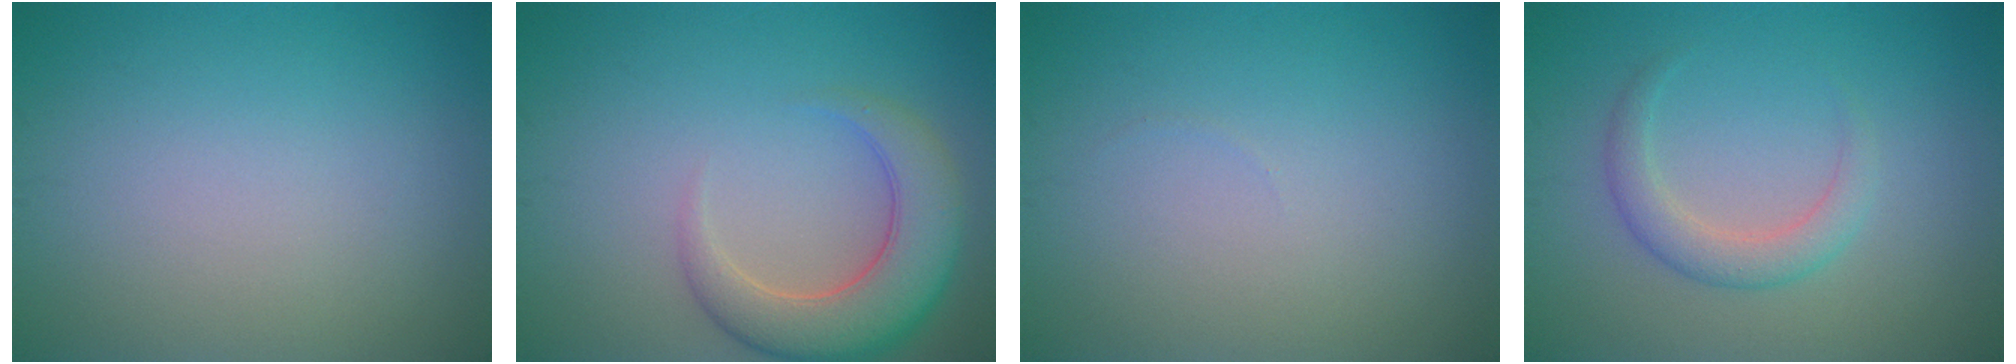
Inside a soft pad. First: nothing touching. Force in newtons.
{"total": 6.0, "press": 6.0, "slide": 0.5}
{"total": 0.0}
{"total": 2.5, "press": 2.5, "slide": 0.2}